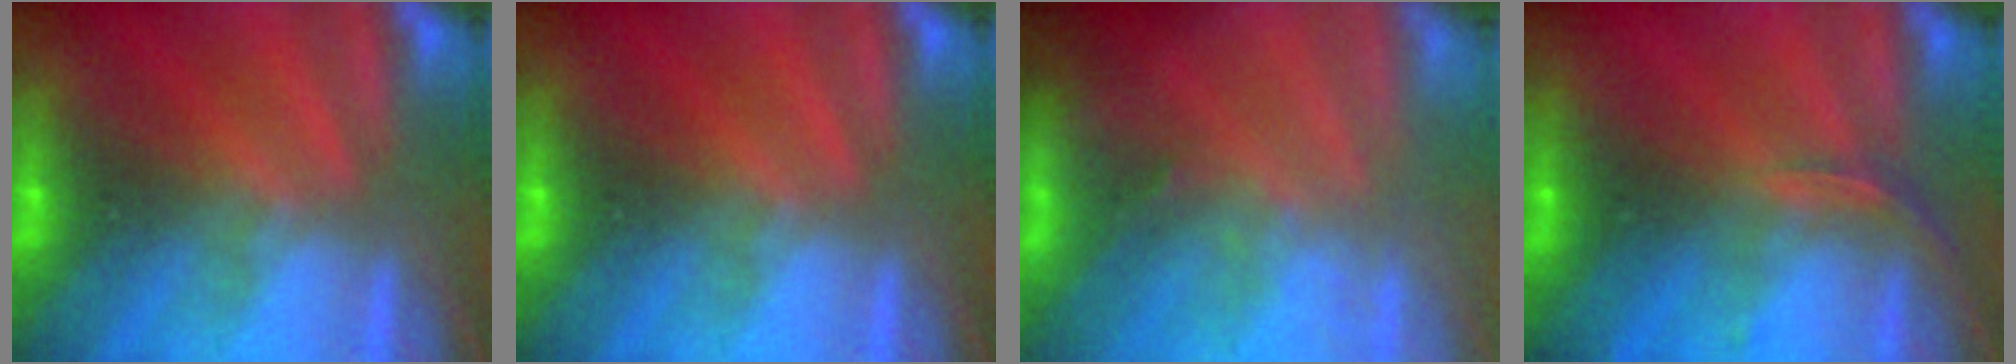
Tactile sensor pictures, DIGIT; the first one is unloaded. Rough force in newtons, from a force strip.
{"total": 0.0}
{"total": 2.7}
{"total": 2.7}